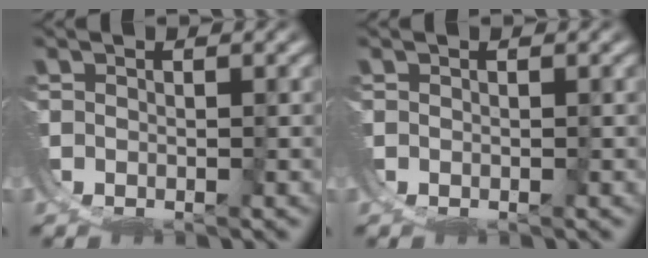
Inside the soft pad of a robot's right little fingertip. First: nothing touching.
{"total": 0.0}